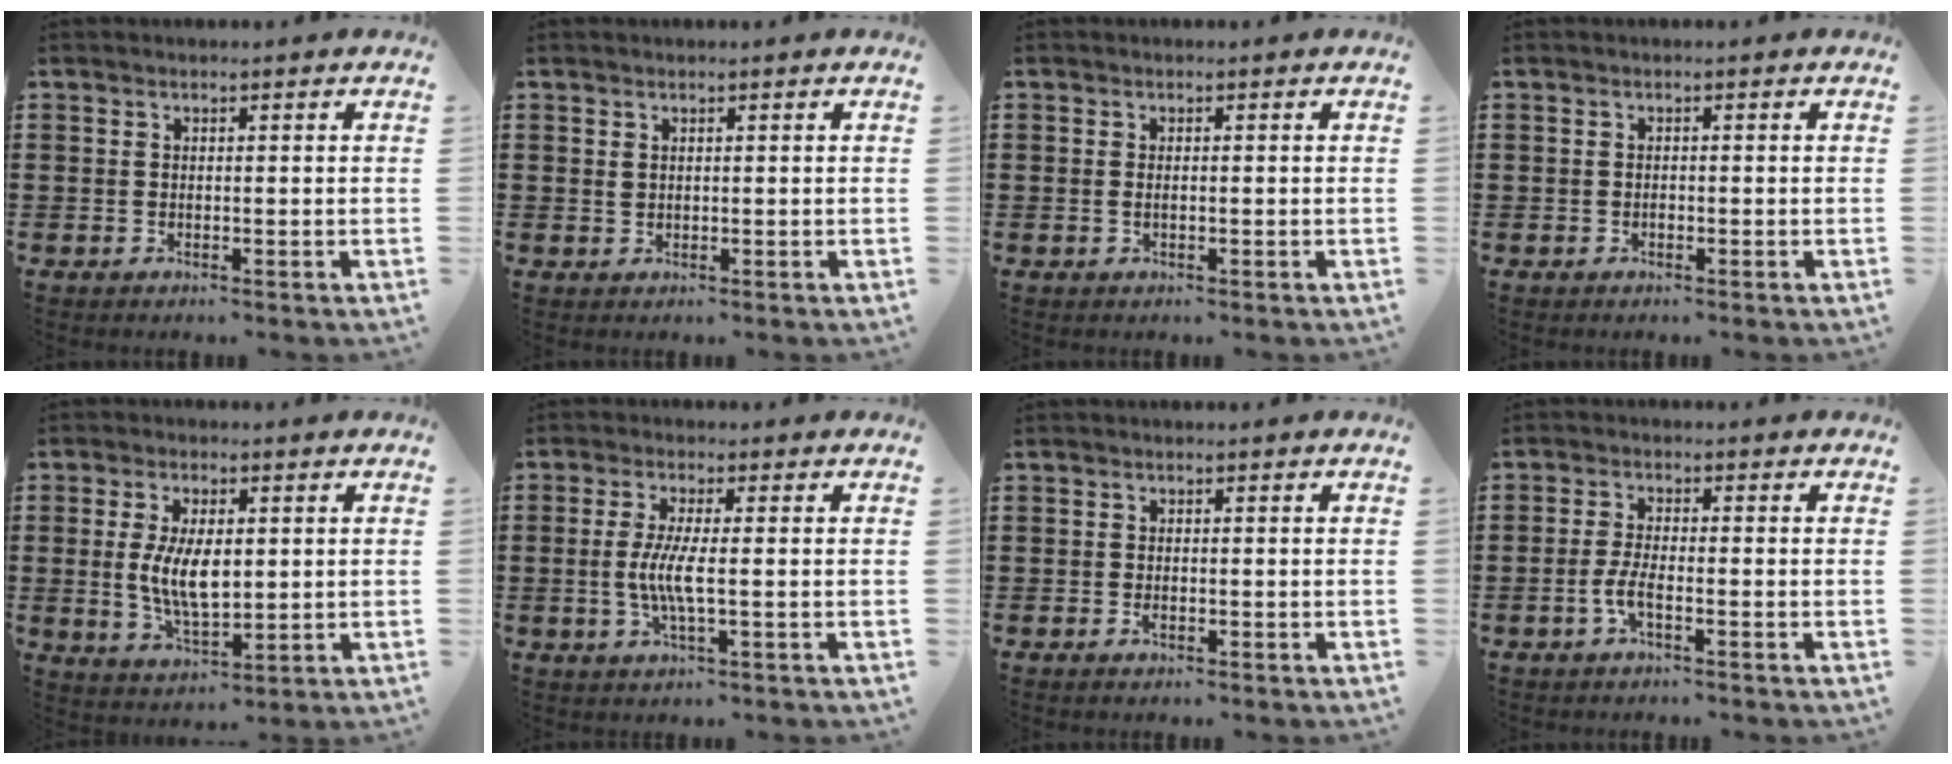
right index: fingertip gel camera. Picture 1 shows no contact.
{"total": 0.8, "force": [0.4, 0.6, 0.4], "torque": [-0.009, 0.004, 0.009]}
{"total": 0.0}
{"total": 0.5, "force": [-0.3, 0.3, 0.3], "torque": [-0.008, 0.000, -0.005]}
{"total": 7.8, "force": [0.4, 3.7, 6.9], "torque": [-0.151, 0.001, 0.002]}
{"total": 5.2, "force": [-0.6, 0.4, 5.1], "torque": [-0.114, -0.013, -0.020]}
{"total": 0.8, "force": [-0.5, 0.2, 0.7], "torque": [-0.014, -0.007, -0.007]}
{"total": 3.3, "force": [-1.5, 0.6, 2.9], "torque": [-0.071, -0.006, -0.033]}